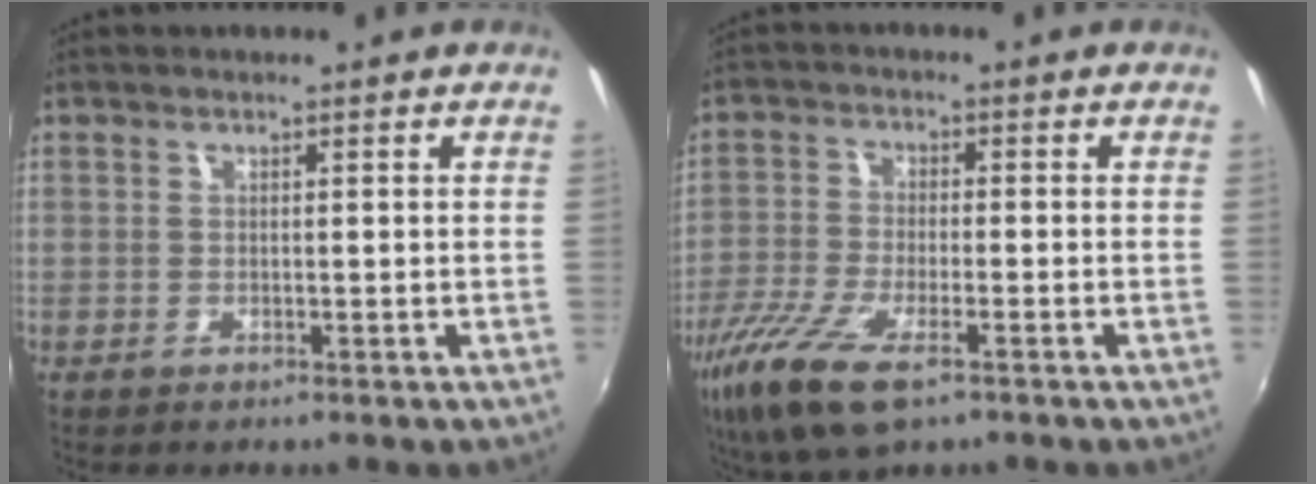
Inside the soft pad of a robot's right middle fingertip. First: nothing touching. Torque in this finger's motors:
{"motor_torque": [1.31, -0.83, 0.61, 0.21]}